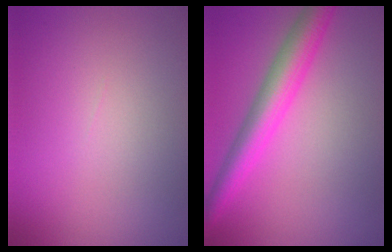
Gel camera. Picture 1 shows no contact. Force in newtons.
{"total": 5.0, "press": 5.0, "slide": 0.1}